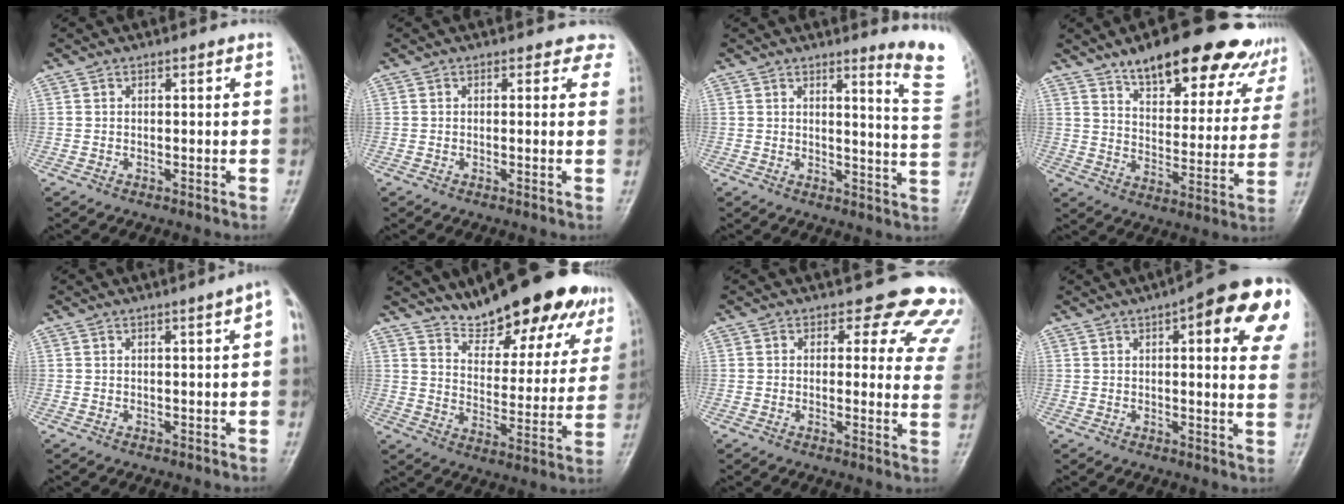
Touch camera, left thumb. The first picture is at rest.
{"total": 2.8, "force": [2.3, 1.6, 0.3], "torque": [0.026, -0.010, 0.002]}
{"total": 9.0, "force": [7.0, -0.3, 5.7], "torque": [-0.056, -0.075, 0.068]}
{"total": 22.5, "force": [16.4, 8.2, 12.9], "torque": [-0.125, -0.061, 0.225]}
{"total": 2.7, "force": [0.5, 0.2, 2.7], "torque": [-0.025, 0.007, 0.002]}
{"total": 19.8, "force": [15.2, 6.5, 10.8], "torque": [-0.110, -0.073, 0.221]}
{"total": 12.1, "force": [10.3, 5.4, 3.4], "torque": [0.021, -0.062, 0.081]}
{"total": 18.7, "force": [7.4, 5.2, 16.3], "torque": [-0.183, -0.006, 0.078]}